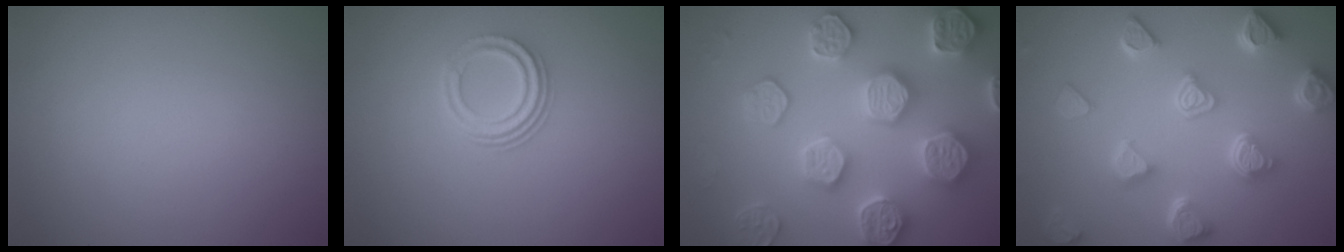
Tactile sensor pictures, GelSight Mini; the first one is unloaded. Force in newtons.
{"total": 3.0, "press": 2.2, "slide": 2.0}
{"total": 7.8, "press": 7.7, "slide": 1.7}
{"total": 6.8, "press": 5.5, "slide": 4.0}